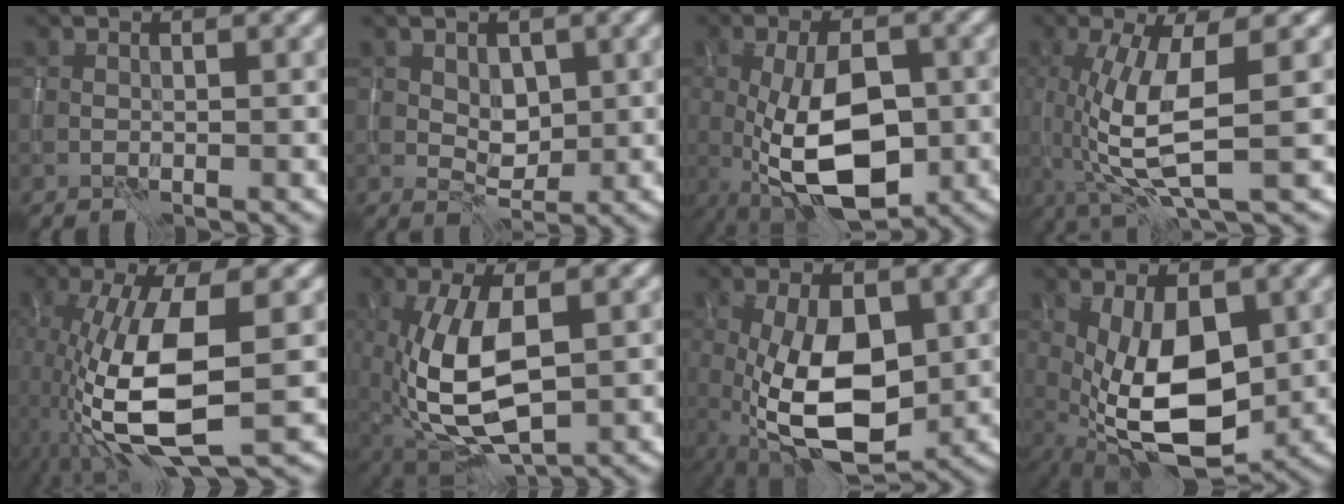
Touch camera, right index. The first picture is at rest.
{"total": 2.3, "force": [0.7, 1.6, 1.4], "torque": [-0.024, -0.005, 0.014]}
{"total": 10.2, "force": [-2.2, 4.7, 8.8], "torque": [-0.164, -0.010, -0.039]}
{"total": 6.9, "force": [-0.2, 1.9, 6.7], "torque": [-0.147, -0.005, -0.002]}
{"total": 10.7, "force": [-2.1, 3.8, 9.8], "torque": [-0.212, -0.015, -0.043]}
{"total": 8.9, "force": [-0.6, 4.3, 7.8], "torque": [-0.175, -0.009, -0.010]}
{"total": 9.7, "force": [-1.6, 4.7, 8.3], "torque": [-0.162, -0.005, -0.029]}
{"total": 9.1, "force": [-0.7, 4.4, 7.9], "torque": [-0.156, -0.013, -0.010]}